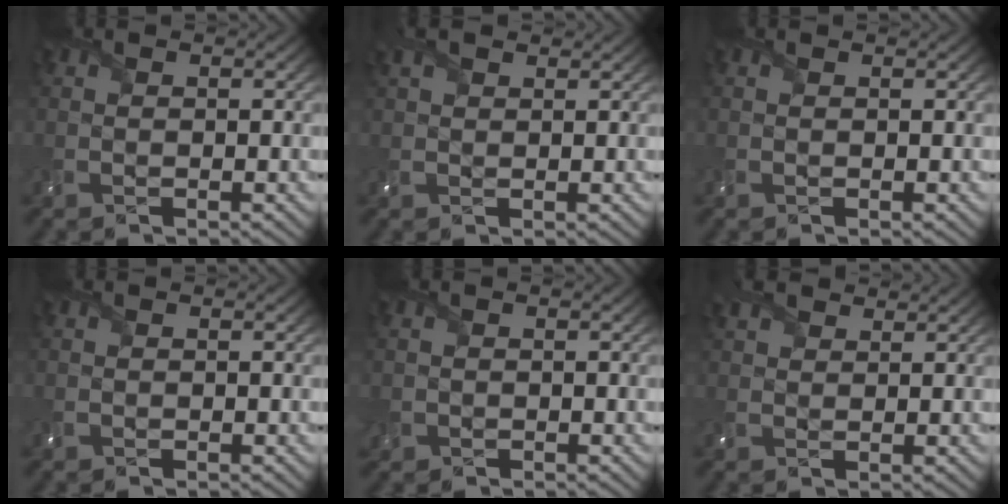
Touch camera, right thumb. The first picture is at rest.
{"total": 3.5, "force": [2.1, 1.7, 2.2], "torque": [-0.062, 0.017, 0.040]}
{"total": 0.0}
{"total": 0.0}
{"total": 1.1, "force": [-0.3, 1.1, 0.1], "torque": [-0.002, -0.007, -0.011]}
{"total": 4.1, "force": [3.0, 2.0, 2.1], "torque": [-0.057, 0.016, 0.054]}